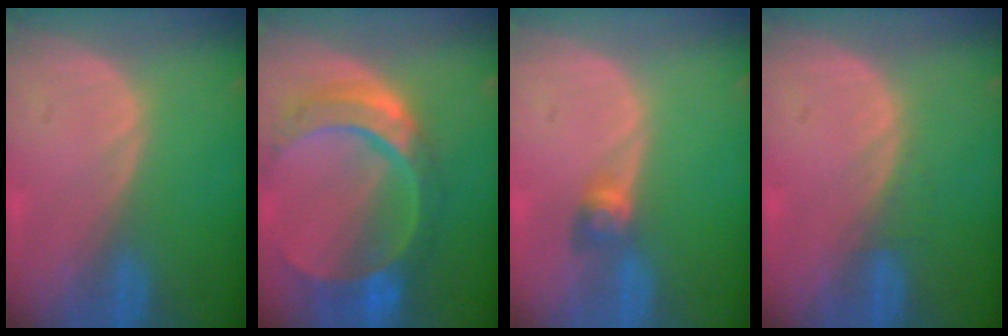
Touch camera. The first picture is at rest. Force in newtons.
{"total": 11.0, "press": 9.2, "slide": 6.1}
{"total": 2.8, "press": 2.5, "slide": 1.3}
{"total": 1.0, "press": 0.9, "slide": 0.3}